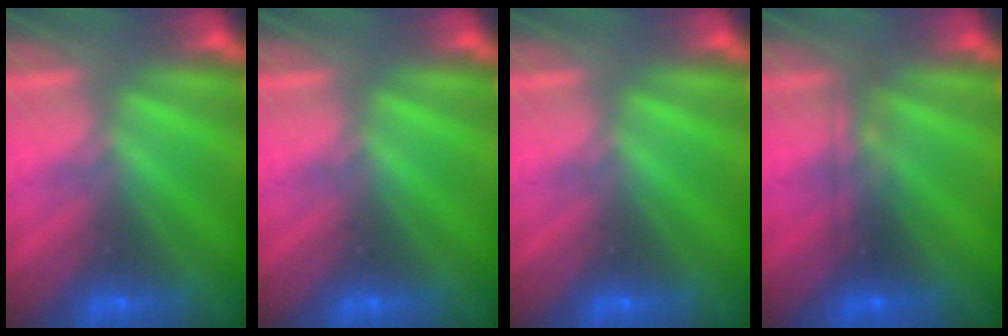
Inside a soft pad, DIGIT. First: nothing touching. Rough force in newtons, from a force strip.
{"total": 0.0}
{"total": 0.0}
{"total": 2.3}